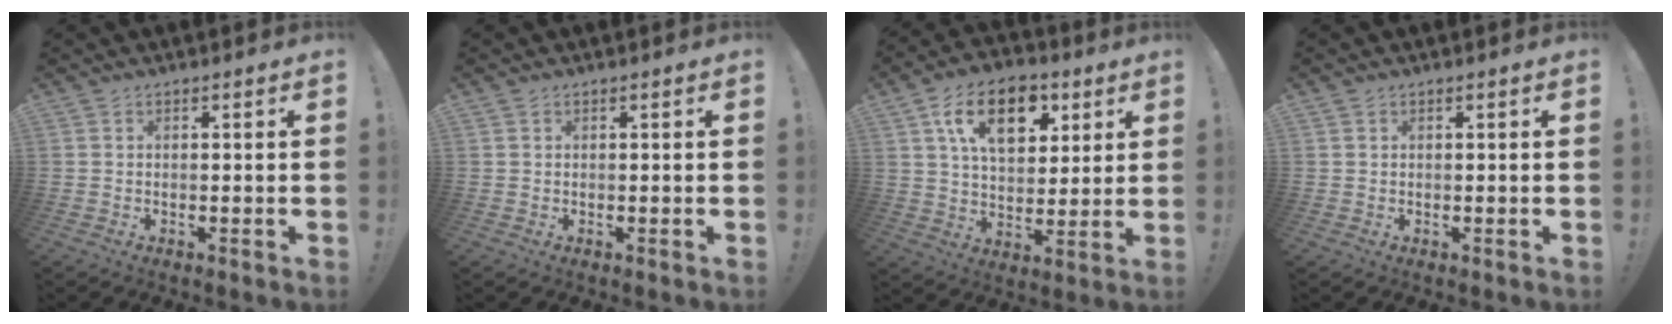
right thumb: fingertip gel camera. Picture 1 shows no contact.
{"total": 0.5, "force": [0.4, 0.4, 0.0], "torque": [0.003, -0.001, 0.007]}
{"total": 16.4, "force": [7.1, 10.4, 10.5], "torque": [-0.159, -0.014, 0.128]}
{"total": 0.7, "force": [0.5, 0.5, 0.0], "torque": [0.002, 0.000, 0.010]}